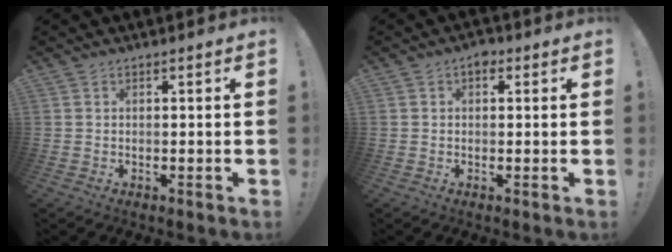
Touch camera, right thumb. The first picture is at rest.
{"total": 2.5, "force": [0.8, 1.8, 1.6], "torque": [-0.011, -0.003, 0.009]}